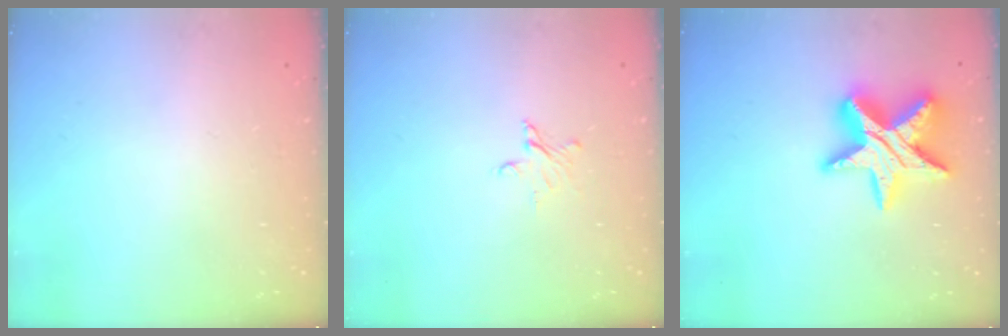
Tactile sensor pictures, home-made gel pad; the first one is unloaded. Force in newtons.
{"total": 2.9, "press": 2.9, "slide": 0.3}
{"total": 17.8, "press": 17.7, "slide": 1.3}